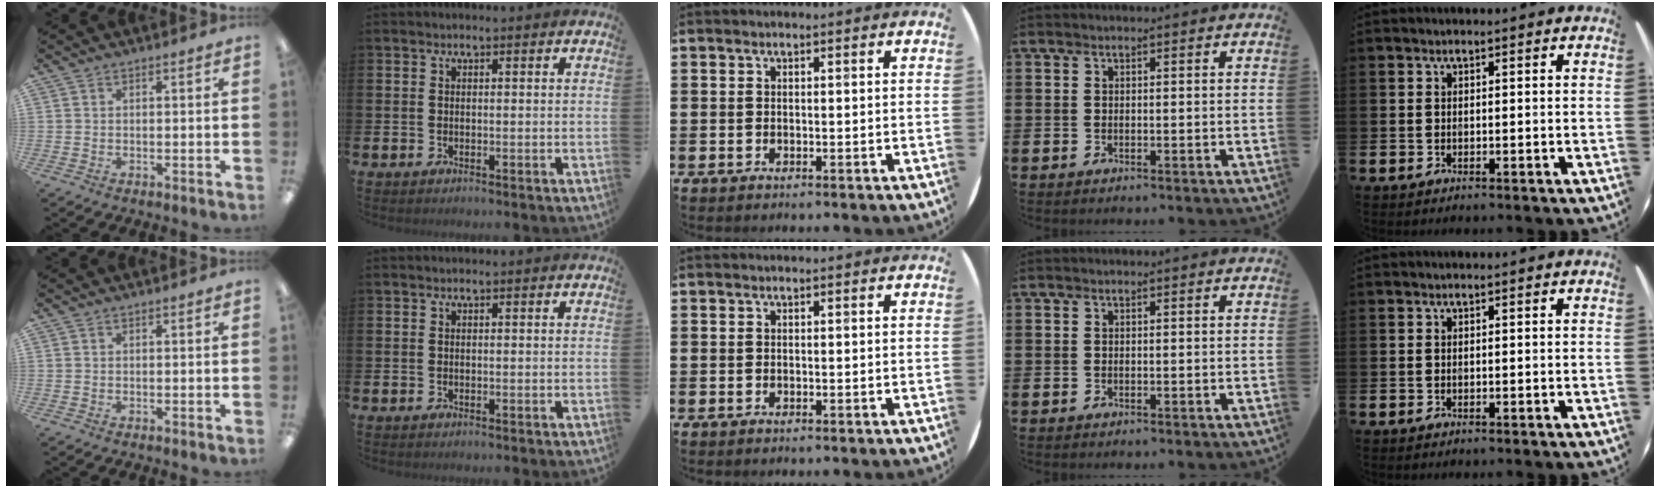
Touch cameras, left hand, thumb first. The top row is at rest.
{}